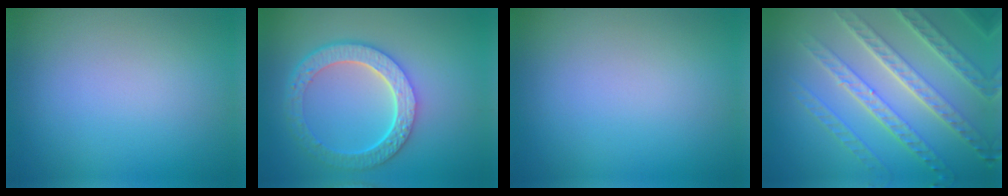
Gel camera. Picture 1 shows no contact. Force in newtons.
{"total": 6.1, "press": 4.5, "slide": 4.0}
{"total": 0.0}
{"total": 7.9, "press": 5.4, "slide": 5.8}